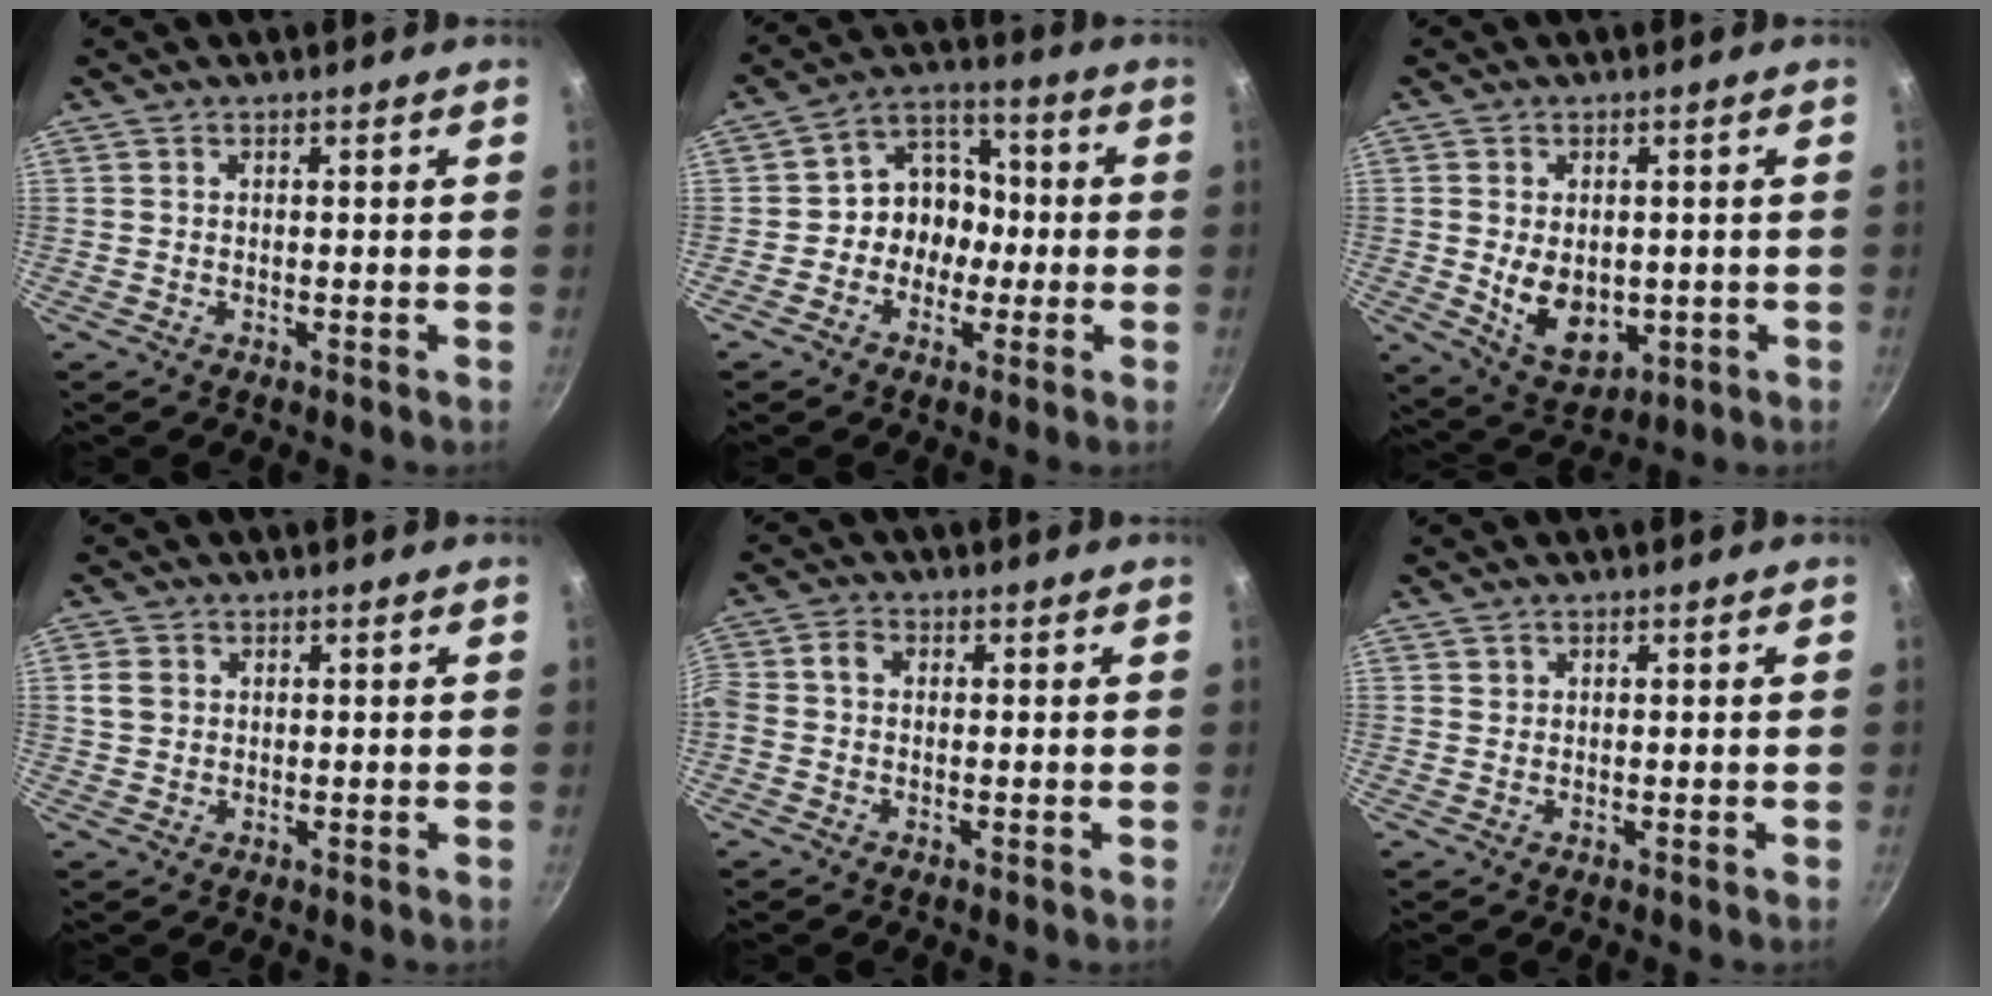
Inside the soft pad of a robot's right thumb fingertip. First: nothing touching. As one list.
[{"total": 9.4, "force": [-1.7, 8.1, 4.4], "torque": [-0.019, 0.039, -0.043]}, {"total": 9.5, "force": [-0.6, 6.5, 6.8], "torque": [-0.092, -0.013, 0.014]}, {"total": 3.0, "force": [0.6, 2.5, 1.5], "torque": [-0.019, 0.004, 0.012]}, {"total": 3.5, "force": [-0.5, 2.7, 2.2], "torque": [-0.050, 0.015, -0.024]}, {"total": 0.5, "force": [0.3, 0.4, 0.0], "torque": [0.006, 0.005, 0.006]}]